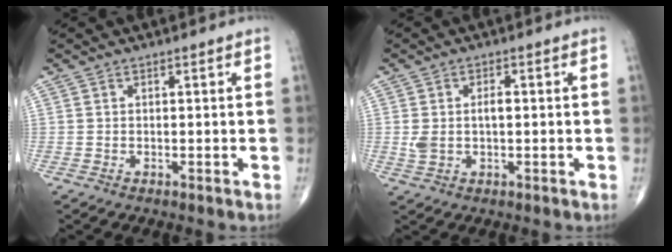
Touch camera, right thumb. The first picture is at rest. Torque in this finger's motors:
{"motor_torque": [0.15, 0.24, 0.23, 0.12, 0.00]}